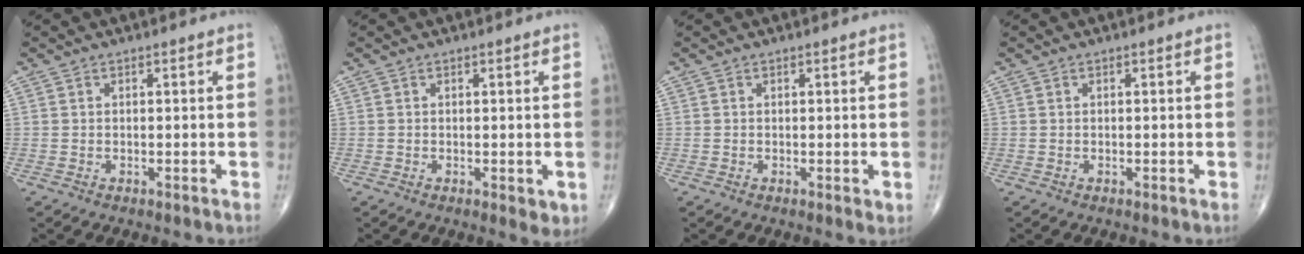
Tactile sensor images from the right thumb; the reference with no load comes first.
{"total": 2.2, "force": [-0.3, 1.0, 1.9], "torque": [-0.016, -0.004, -0.004]}
{"total": 0.9, "force": [0.1, 0.4, 0.8], "torque": [-0.008, -0.003, 0.000]}
{"total": 0.0}